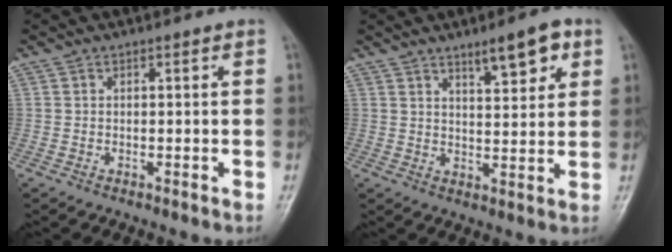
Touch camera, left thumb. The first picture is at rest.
{"total": 7.4, "force": [4.4, 2.1, 5.6], "torque": [-0.067, -0.024, 0.065]}